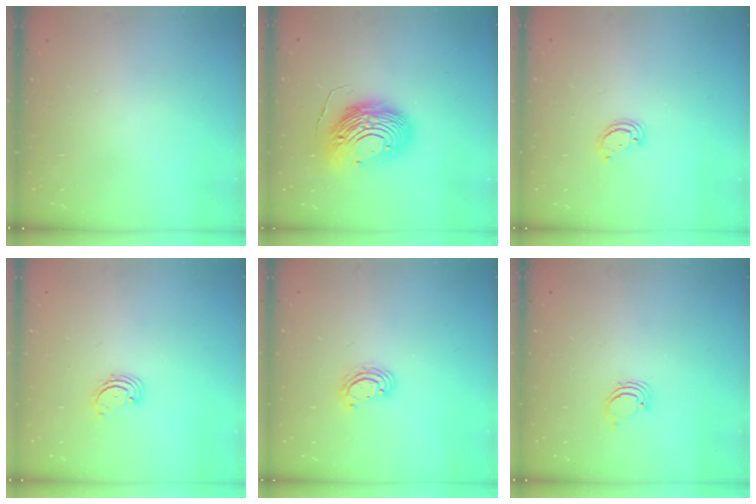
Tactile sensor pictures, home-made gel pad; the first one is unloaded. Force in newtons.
{"total": 14.5, "press": 14.4, "slide": 1.5}
{"total": 2.8, "press": 2.8, "slide": 0.2}
{"total": 1.7, "press": 1.7, "slide": 0.2}
{"total": 3.7, "press": 3.7, "slide": 0.2}
{"total": 1.7, "press": 1.7, "slide": 0.1}